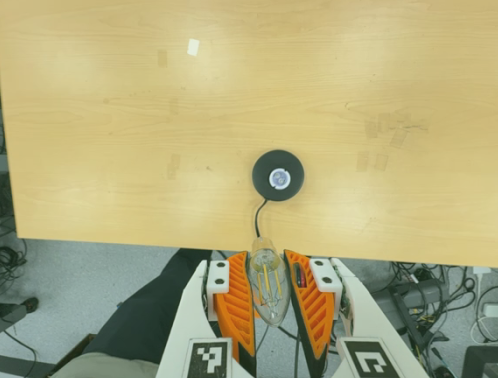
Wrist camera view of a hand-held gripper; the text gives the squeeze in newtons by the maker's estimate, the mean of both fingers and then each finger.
{"total": 20.2, "left": 21.4, "right": 19.0}